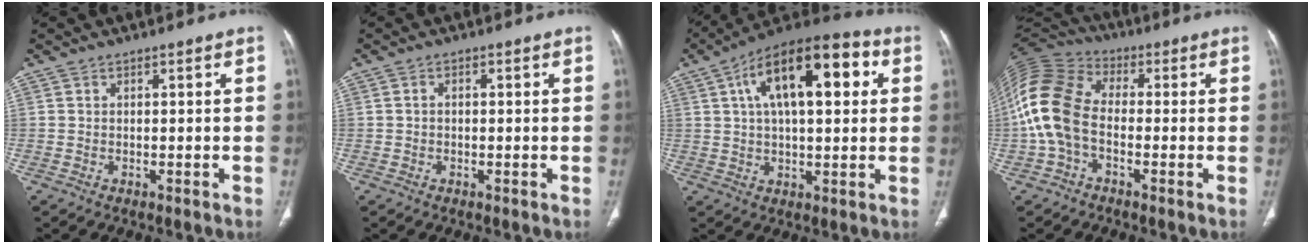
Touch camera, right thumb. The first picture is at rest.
{"total": 0.9, "force": [-0.1, 0.7, 0.6], "torque": [-0.009, 0.006, -0.003]}
{"total": 19.7, "force": [5.7, 8.8, 16.7], "torque": [-0.245, 0.021, 0.081]}
{"total": 14.1, "force": [-2.0, 9.2, 10.5], "torque": [-0.227, 0.033, -0.048]}